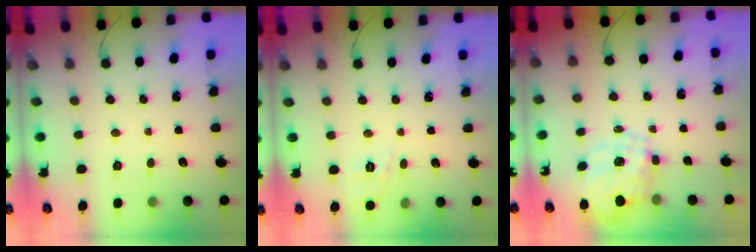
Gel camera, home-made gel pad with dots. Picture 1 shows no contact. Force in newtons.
{"total": 6.2, "press": 6.0, "slide": 1.6}
{"total": 2.5, "press": 2.4, "slide": 0.8}